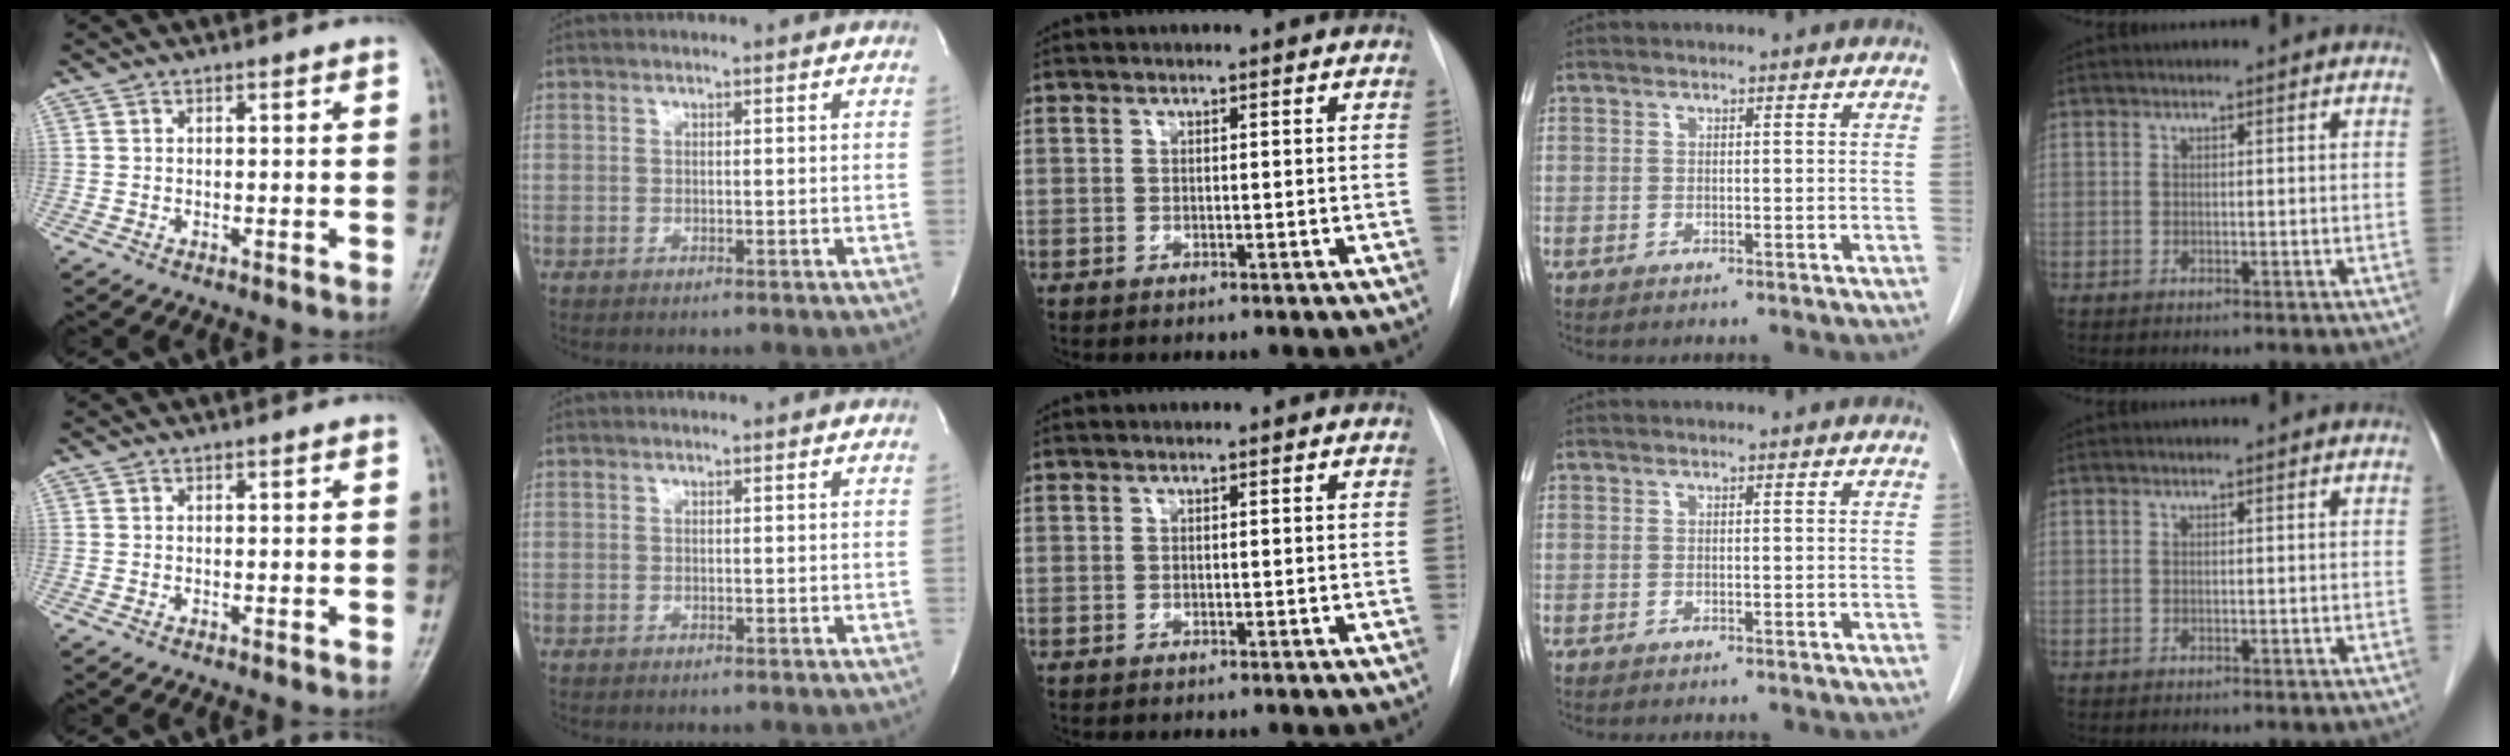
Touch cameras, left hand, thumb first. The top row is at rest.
{}